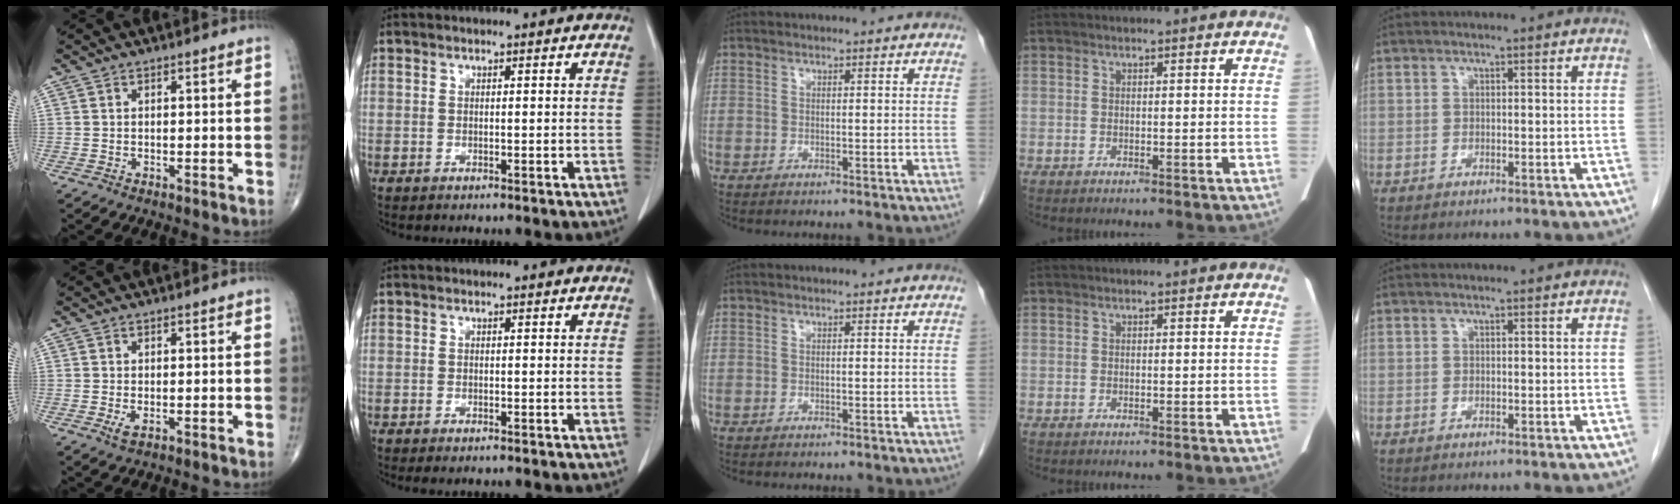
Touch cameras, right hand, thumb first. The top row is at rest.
{"thumb": {"total": 1.5, "force": [-0.4, 0.7, 1.3], "torque": [-0.026, -0.004, -0.005]}, "index": {"total": 1.0, "force": [-0.8, 0.3, 0.5], "torque": [-0.009, -0.002, -0.008]}}